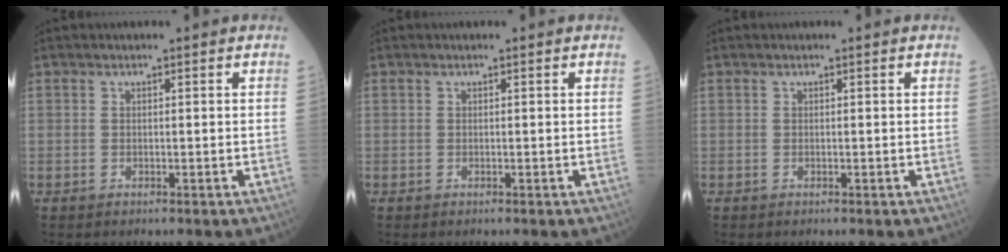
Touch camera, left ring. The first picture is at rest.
{"total": 0.0}
{"total": 0.0}